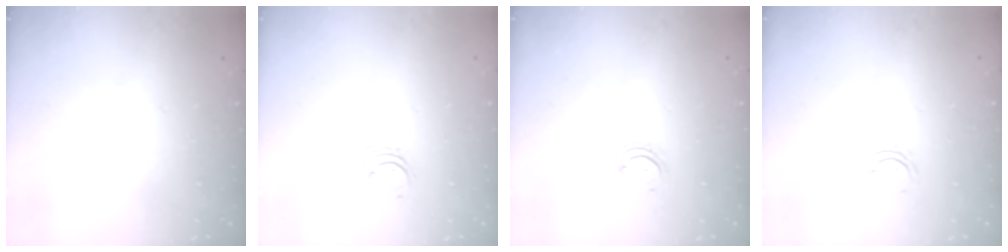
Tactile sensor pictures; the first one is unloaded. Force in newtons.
{"total": 1.6, "press": 1.6, "slide": 0.1}
{"total": 3.3, "press": 3.2, "slide": 0.7}
{"total": 4.1, "press": 4.1, "slide": 0.3}